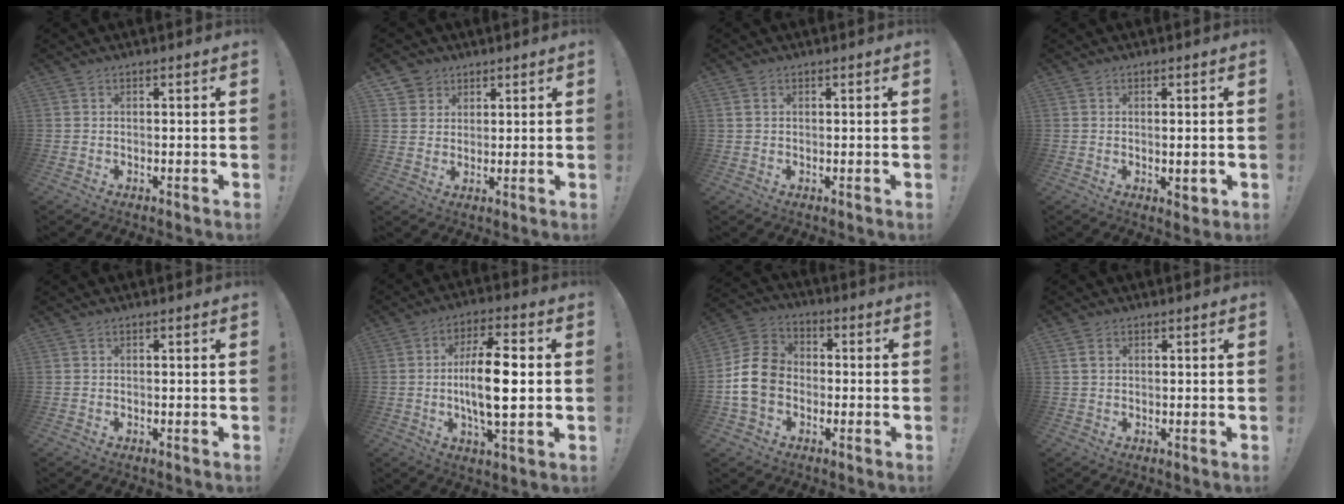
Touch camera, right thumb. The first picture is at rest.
{"total": 4.6, "force": [2.6, 3.8, 0.2], "torque": [0.002, -0.016, 0.049]}
{"total": 1.4, "force": [0.7, 1.0, 0.7], "torque": [-0.012, 0.002, 0.012]}
{"total": 2.5, "force": [0.2, 0.9, 2.3], "torque": [-0.021, -0.006, 0.002]}
{"total": 0.0}
{"total": 14.7, "force": [-0.4, 4.4, 14.0], "torque": [-0.257, -0.003, -0.020]}
{"total": 13.2, "force": [-2.0, 10.8, 7.2], "torque": [-0.138, 0.032, -0.031]}
{"total": 2.3, "force": [1.0, 1.6, 1.3], "torque": [-0.015, 0.001, 0.017]}